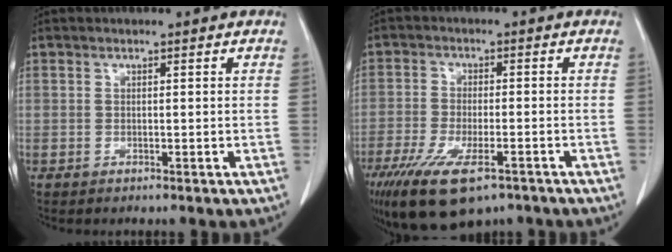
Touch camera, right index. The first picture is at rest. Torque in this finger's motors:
{"motor_torque": [1.40, -0.76, 0.76, 0.21]}